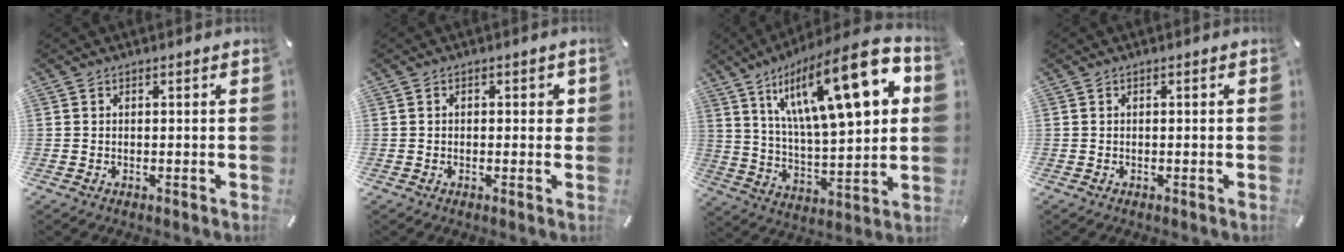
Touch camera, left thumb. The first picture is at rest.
{"total": 1.8, "force": [0.0, 1.1, 1.5], "torque": [-0.021, 0.004, -0.004]}
{"total": 25.2, "force": [11.2, 7.9, 21.1], "torque": [-0.352, -0.067, 0.172]}
{"total": 0.0}